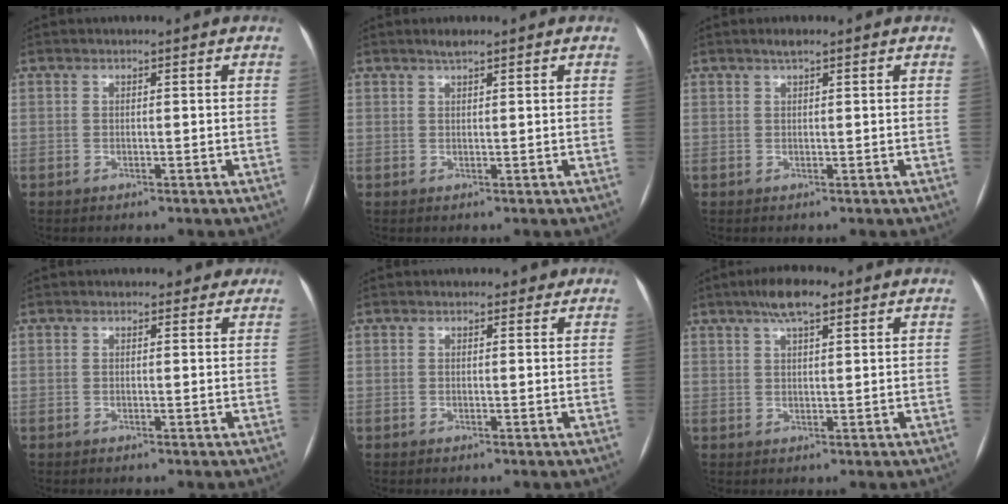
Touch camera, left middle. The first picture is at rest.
{"total": 1.4, "force": [1.1, 0.1, 0.9], "torque": [-0.017, 0.005, 0.024]}
{"total": 1.3, "force": [0.9, 0.1, 0.9], "torque": [-0.016, 0.006, 0.018]}
{"total": 2.5, "force": [2.1, 1.4, 0.4], "torque": [0.006, 0.005, 0.013]}
{"total": 1.6, "force": [1.2, 0.9, 0.4], "torque": [0.000, 0.007, 0.011]}
{"total": 5.6, "force": [3.6, 1.3, 4.1], "torque": [-0.075, 0.015, 0.061]}